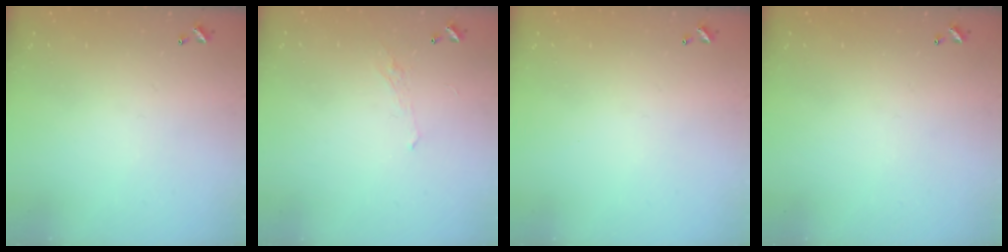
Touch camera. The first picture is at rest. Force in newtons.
{"total": 1.1, "press": 0.8, "slide": 0.7}
{"total": 0.0}
{"total": 0.0}